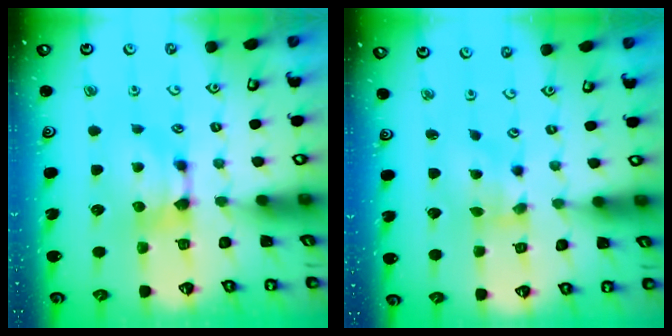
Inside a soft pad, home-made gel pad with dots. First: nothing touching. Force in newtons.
{"total": 1.3, "press": 0.6, "slide": 1.2}